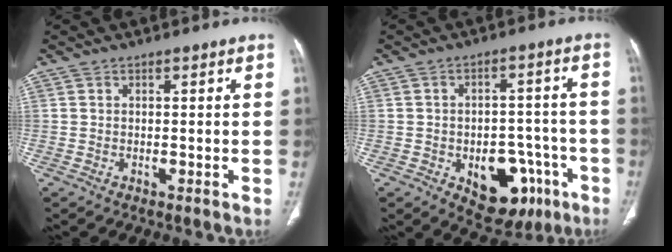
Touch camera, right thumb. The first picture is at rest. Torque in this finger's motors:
{"motor_torque": [5.01, 0.00, 0.88, -0.49, 0.02]}